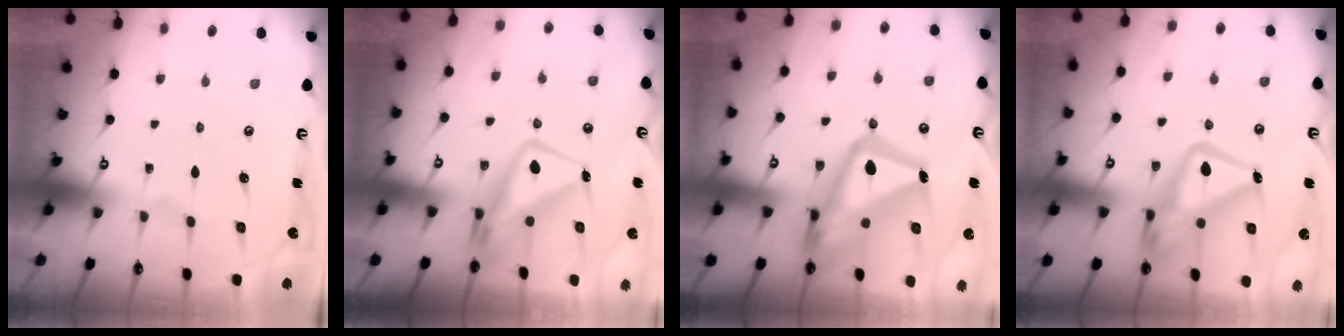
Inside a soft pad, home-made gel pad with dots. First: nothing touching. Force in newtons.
{"total": 11.9, "press": 11.8, "slide": 1.5}
{"total": 22.5, "press": 22.4, "slide": 2.1}
{"total": 17.2, "press": 17.1, "slide": 1.6}